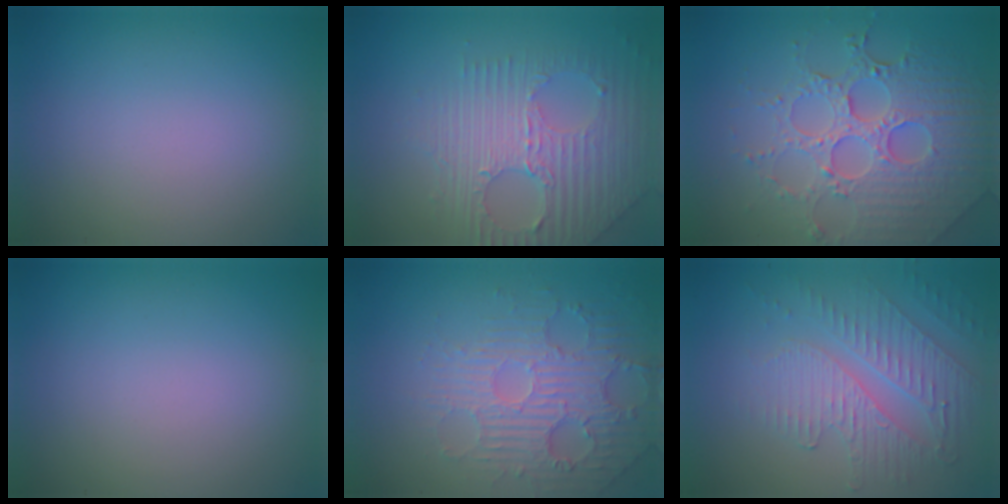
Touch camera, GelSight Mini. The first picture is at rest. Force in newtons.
{"total": 7.1, "press": 4.6, "slide": 5.4}
{"total": 7.4, "press": 5.5, "slide": 4.9}
{"total": 0.0}
{"total": 4.1, "press": 3.7, "slide": 1.8}
{"total": 5.3, "press": 3.5, "slide": 3.9}